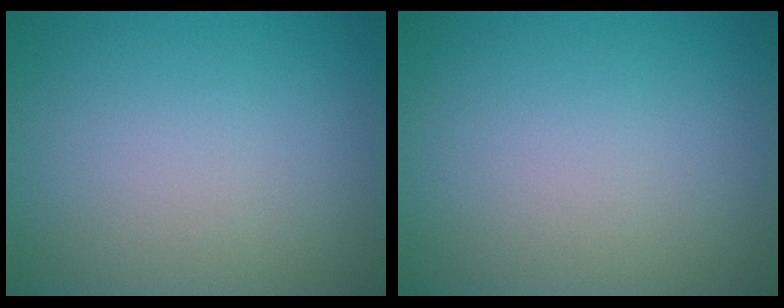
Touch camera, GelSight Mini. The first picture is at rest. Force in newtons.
{"total": 0.0}